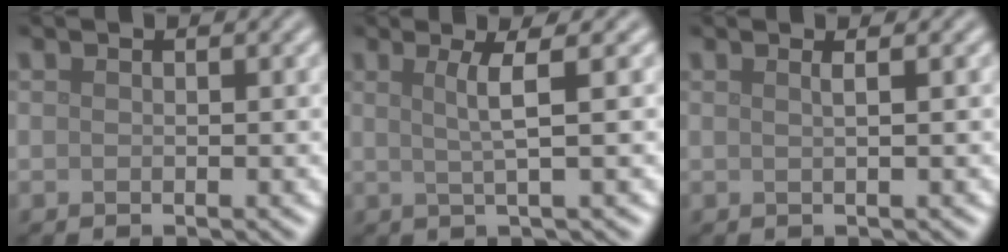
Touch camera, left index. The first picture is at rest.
{"total": 2.9, "force": [0.7, 0.5, 2.8], "torque": [-0.050, 0.003, 0.010]}
{"total": 1.5, "force": [0.7, 0.7, 1.2], "torque": [-0.007, 0.000, -0.007]}